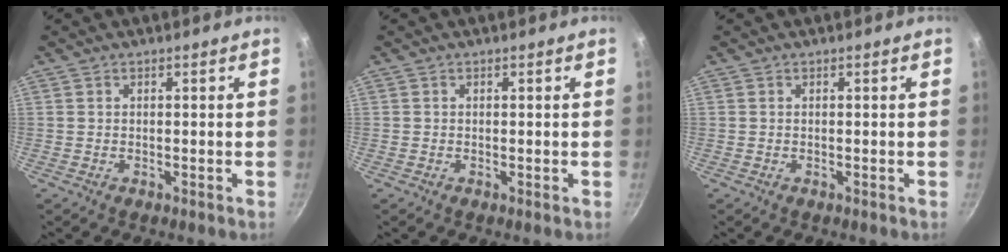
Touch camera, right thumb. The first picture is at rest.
{"total": 0.0}
{"total": 0.0}